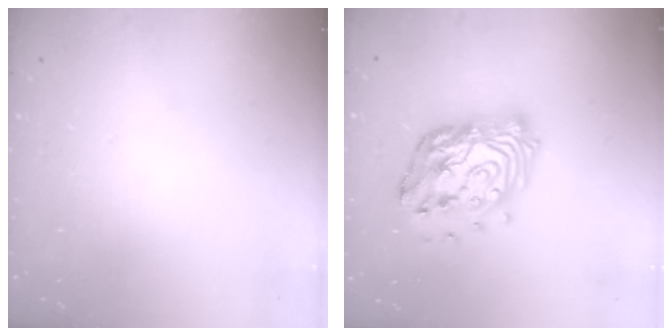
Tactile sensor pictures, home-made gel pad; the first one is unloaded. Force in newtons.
{"total": 17.1, "press": 17.0, "slide": 1.9}